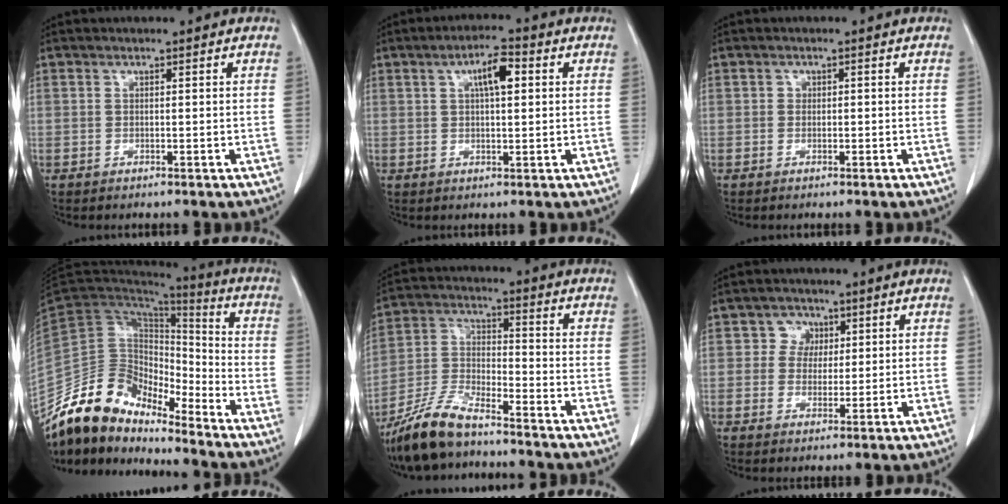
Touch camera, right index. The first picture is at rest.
{"total": 5.4, "force": [1.6, 1.5, 4.9], "torque": [-0.086, 0.009, 0.026]}
{"total": 0.8, "force": [0.0, 0.6, 0.4], "torque": [-0.005, 0.001, -0.003]}
{"total": 13.9, "force": [-12.2, 5.1, 4.2], "torque": [-0.064, 0.056, -0.231]}
{"total": 10.7, "force": [-8.6, 2.2, 5.9], "torque": [-0.129, -0.011, -0.171]}
{"total": 3.6, "force": [1.1, 3.3, 0.7], "torque": [-0.002, 0.008, 0.014]}